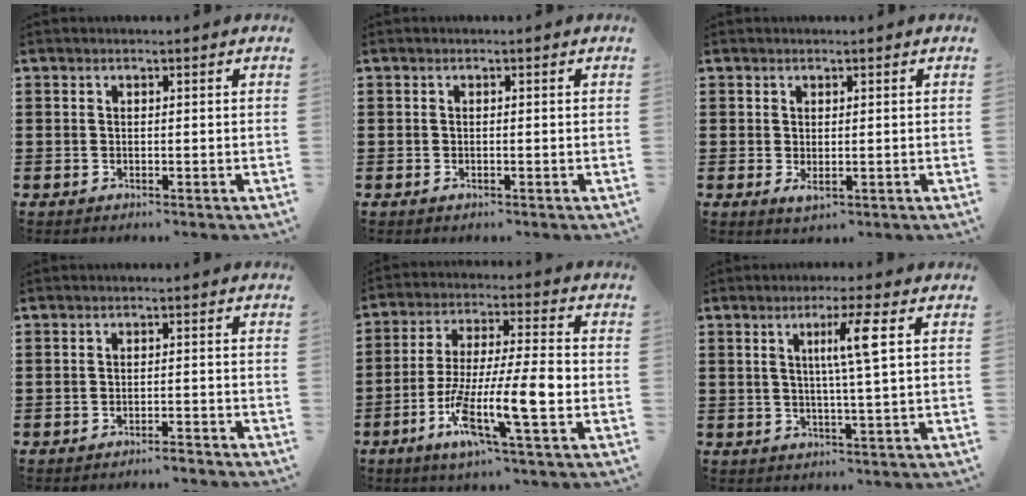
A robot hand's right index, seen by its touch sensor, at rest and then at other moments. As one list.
[{"total": 0.0}, {"total": 1.5, "force": [0.1, 0.6, 1.4], "torque": [-0.027, -0.002, 0.003]}, {"total": 1.8, "force": [-1.8, -0.1, 0.3], "torque": [-0.008, 0.001, -0.036]}, {"total": 13.7, "force": [-4.6, 2.5, 12.7], "torque": [-0.257, -0.012, -0.090]}, {"total": 6.3, "force": [1.6, -0.7, 6.0], "torque": [-0.120, -0.005, 0.019]}]